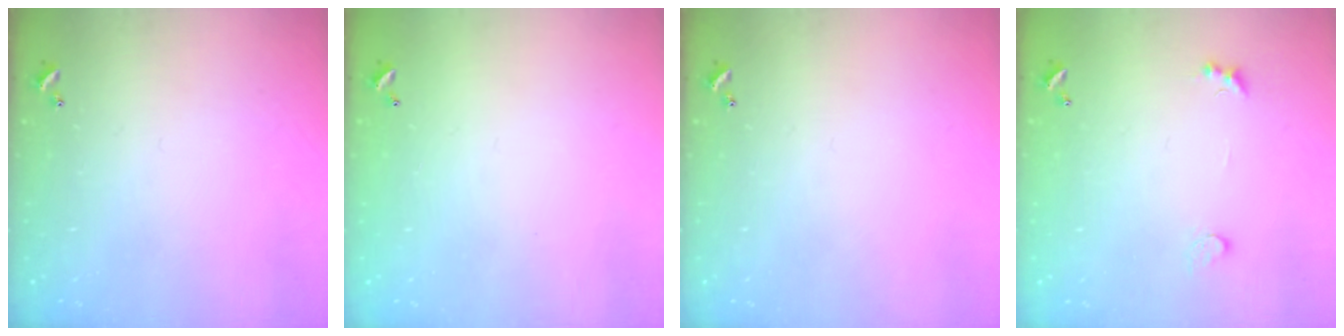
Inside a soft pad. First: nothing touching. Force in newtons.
{"total": 2.8, "press": 2.8, "slide": 0.1}
{"total": 0.0}
{"total": 1.4, "press": 1.1, "slide": 0.9}